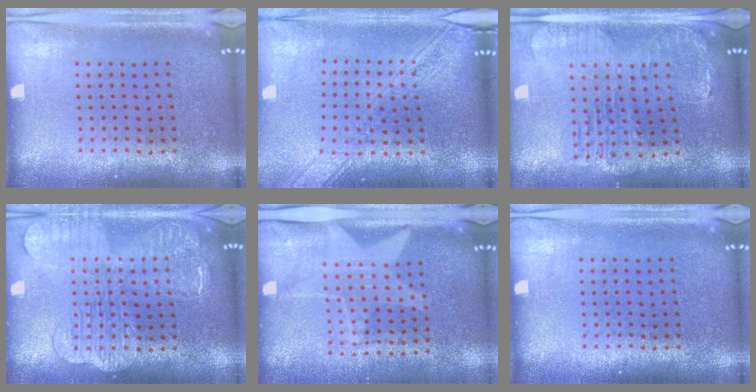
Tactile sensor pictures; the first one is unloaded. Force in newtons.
{"total": 2.0, "press": 1.8, "slide": 1.0}
{"total": 1.4, "press": 1.4, "slide": 0.4}
{"total": 2.8, "press": 2.8, "slide": 0.6}
{"total": 1.9, "press": 1.5, "slide": 1.1}
{"total": 0.0}